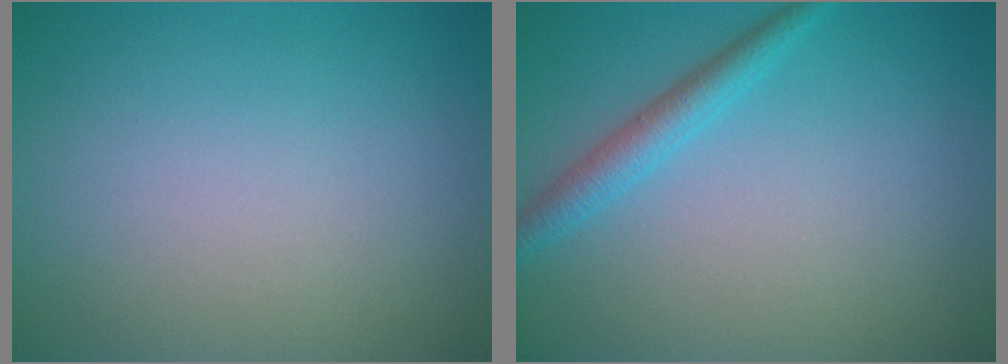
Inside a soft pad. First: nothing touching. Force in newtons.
{"total": 2.2, "press": 2.2, "slide": 0.1}